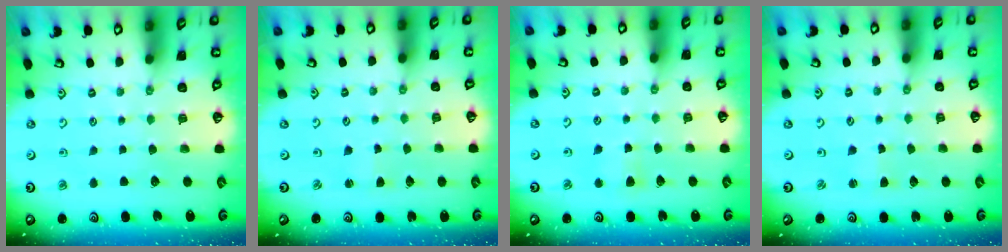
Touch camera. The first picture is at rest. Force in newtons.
{"total": 1.5, "press": 1.5, "slide": 0.1}
{"total": 4.1, "press": 4.0, "slide": 0.9}
{"total": 1.6, "press": 1.6, "slide": 0.3}